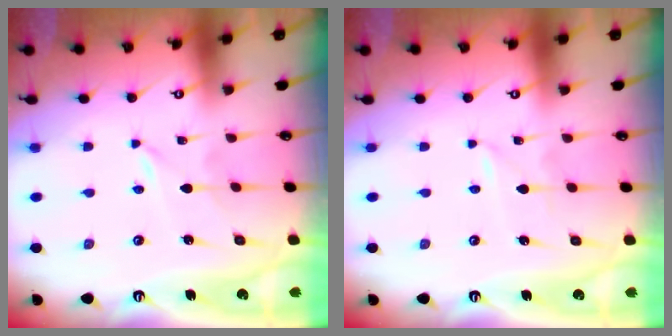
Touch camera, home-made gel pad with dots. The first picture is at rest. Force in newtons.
{"total": 0.0}